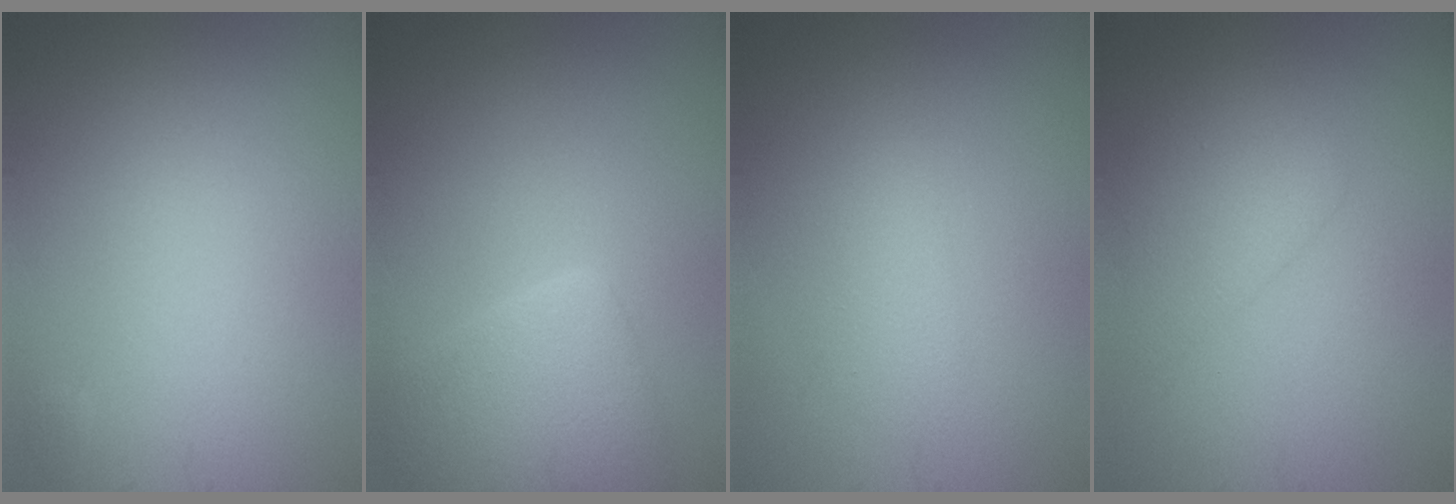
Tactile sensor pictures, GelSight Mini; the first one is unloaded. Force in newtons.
{"total": 4.3, "press": 4.3, "slide": 0.2}
{"total": 1.8, "press": 1.8, "slide": 0.2}
{"total": 2.5, "press": 2.4, "slide": 0.2}